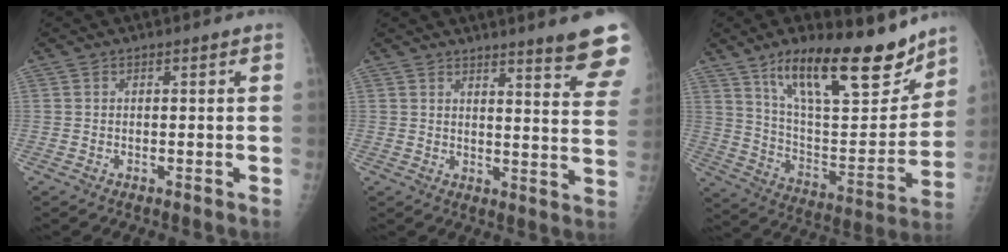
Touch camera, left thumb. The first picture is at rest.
{"total": 12.8, "force": [10.3, 0.6, 7.5], "torque": [-0.069, -0.075, 0.117]}
{"total": 24.3, "force": [16.5, 7.7, 16.1], "torque": [-0.213, -0.071, 0.277]}